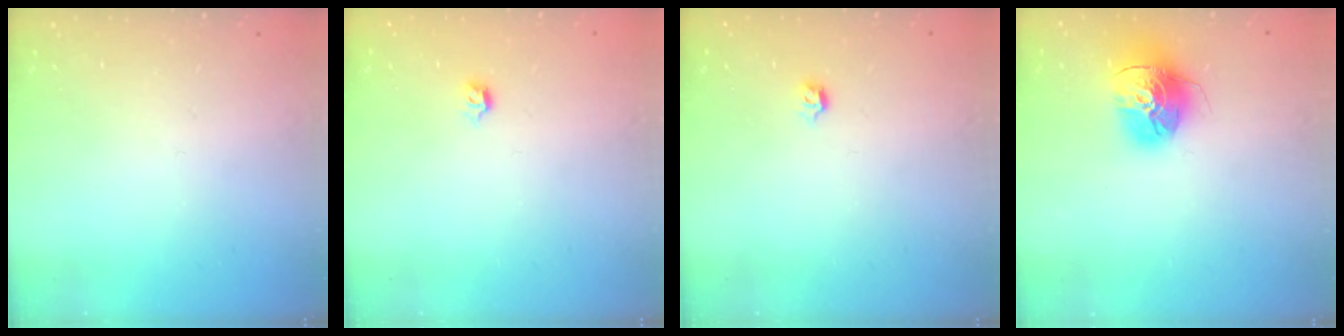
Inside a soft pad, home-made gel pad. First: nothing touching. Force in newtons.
{"total": 2.8, "press": 2.7, "slide": 0.8}
{"total": 2.8, "press": 2.7, "slide": 0.8}
{"total": 16.4, "press": 16.3, "slide": 1.8}